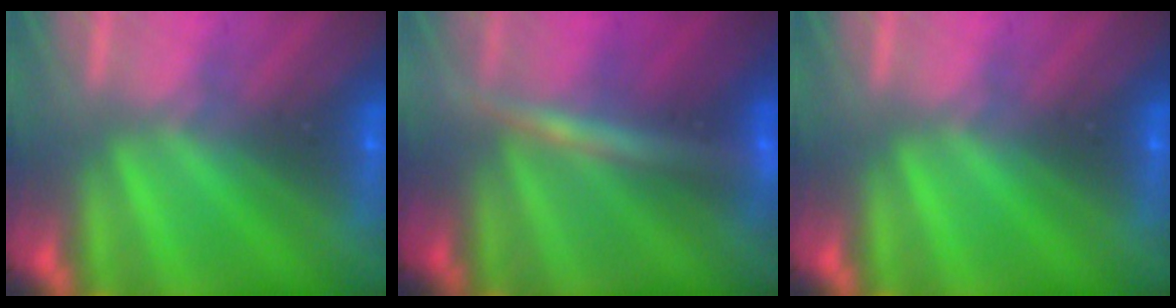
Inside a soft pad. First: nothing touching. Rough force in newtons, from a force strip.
{"total": 2.4}
{"total": 0.0}